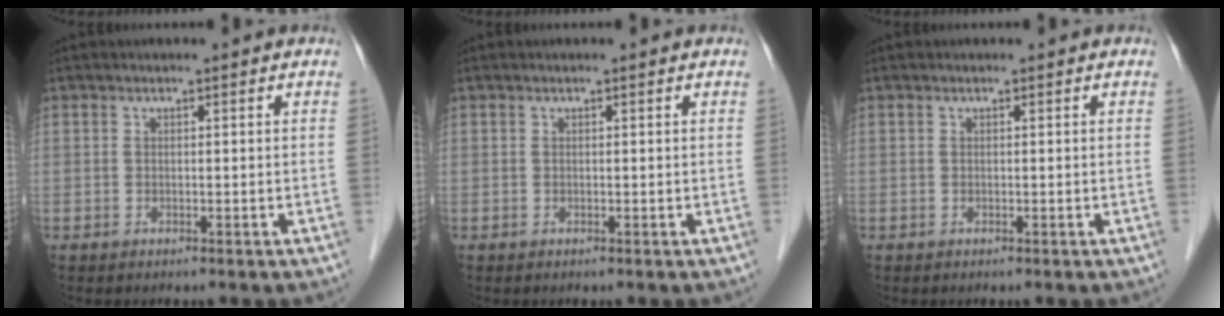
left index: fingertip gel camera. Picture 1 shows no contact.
{"total": 0.0}
{"total": 0.0}